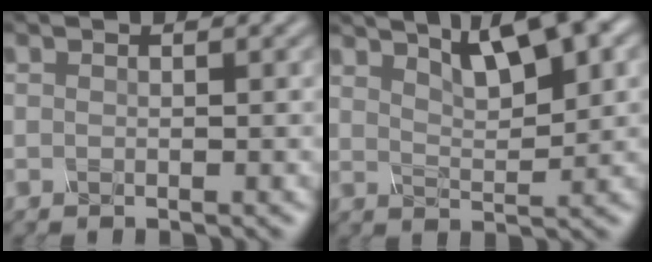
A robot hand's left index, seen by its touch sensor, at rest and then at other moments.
{"total": 5.1, "force": [3.7, 0.6, 3.4], "torque": [-0.058, 0.015, 0.082]}